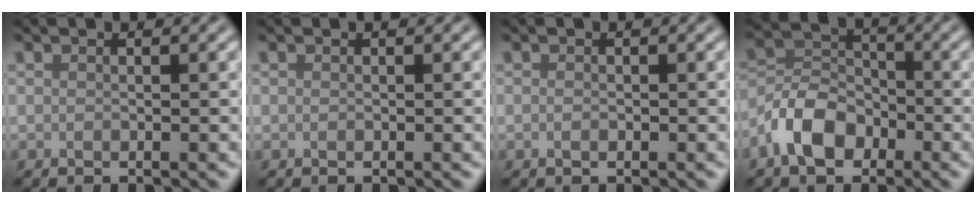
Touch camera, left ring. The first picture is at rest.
{"total": 0.0}
{"total": 0.6, "force": [-0.1, 0.4, 0.4], "torque": [-0.008, -0.002, -0.002]}
{"total": 5.2, "force": [-2.8, 3.3, 2.8], "torque": [-0.053, 0.006, -0.063]}